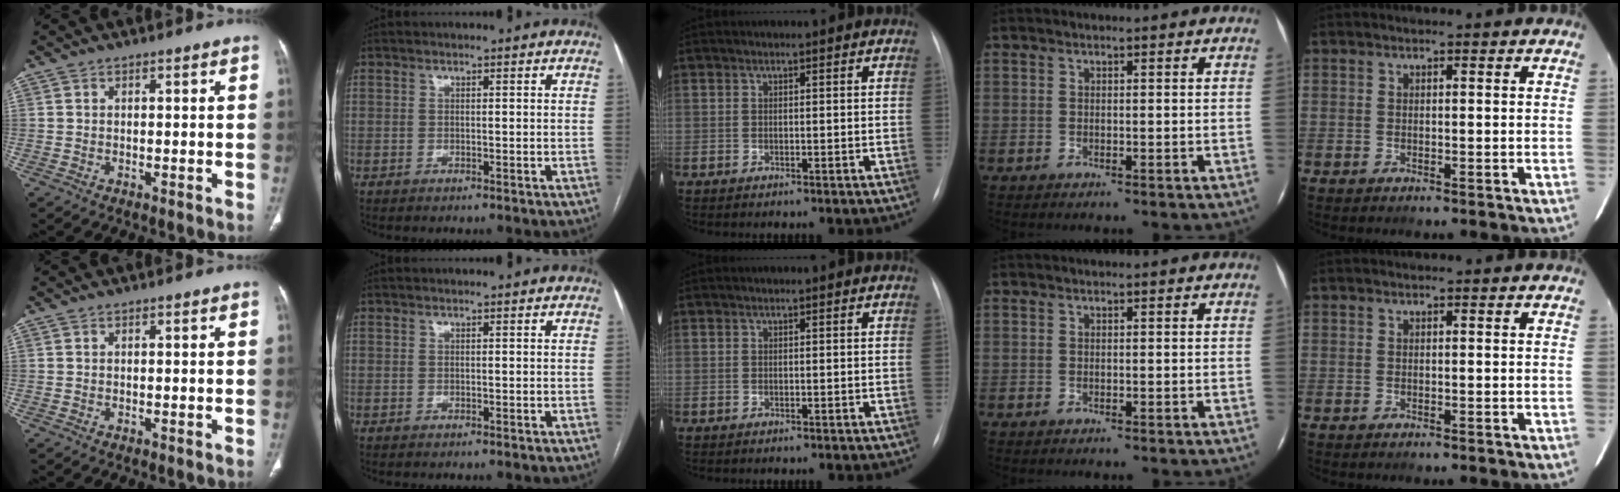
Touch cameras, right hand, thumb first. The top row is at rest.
{}